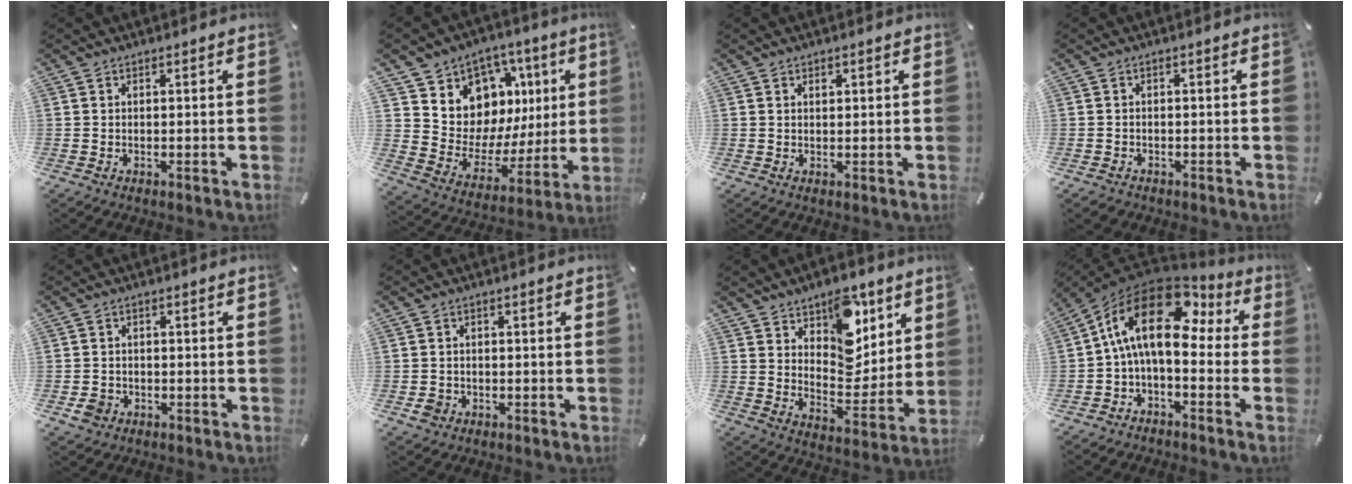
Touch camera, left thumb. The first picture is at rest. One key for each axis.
{"total": 10.1, "fx": 4.9, "fy": 8.8, "fz": 1.4, "tx": -0.024, "ty": -0.070, "tz": 0.097}
{"total": 0.9, "fx": 0.5, "fy": 0.6, "fz": 0.5, "tx": -0.002, "ty": -0.003, "tz": 0.007}
{"total": 1.2, "fx": -0.9, "fy": 0.7, "fz": 0.3, "tx": -0.006, "ty": 0.004, "tz": -0.021}
{"total": 3.4, "fx": -1.4, "fy": 2.8, "fz": 1.2, "tx": -0.026, "ty": 0.004, "tz": -0.028}
{"total": 2.8, "fx": -1.0, "fy": 2.4, "fz": 1.0, "tx": -0.016, "ty": 0.004, "tz": -0.020}
{"total": 12.7, "fx": 8.2, "fy": 8.1, "fz": 5.3, "tx": -0.054, "ty": -0.068, "tz": 0.147}
{"total": 16.5, "fx": 2.8, "fy": 9.1, "fz": 13.5, "tx": -0.263, "ty": -0.011, "tz": 0.041}